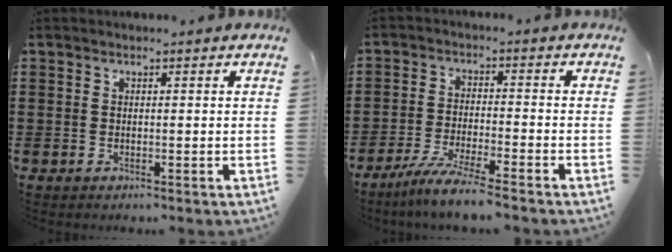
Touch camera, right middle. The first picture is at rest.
{"total": 5.9, "force": [-5.2, -0.6, 2.8], "torque": [-0.064, -0.020, -0.098]}